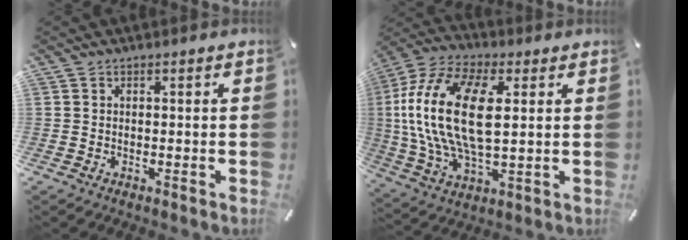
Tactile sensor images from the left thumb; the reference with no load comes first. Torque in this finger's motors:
{"motor_torque": [2.50, 2.51, 1.67, -1.09, 1.05]}